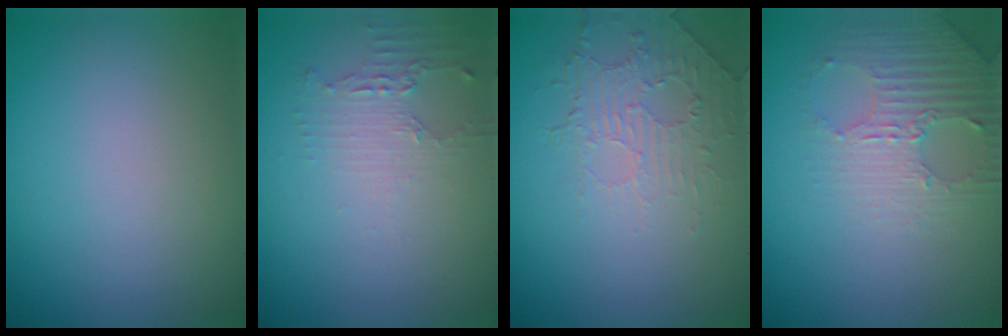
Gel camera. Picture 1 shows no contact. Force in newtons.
{"total": 2.0, "press": 1.4, "slide": 1.5}
{"total": 2.0, "press": 0.9, "slide": 1.8}
{"total": 3.5, "press": 3.4, "slide": 0.8}